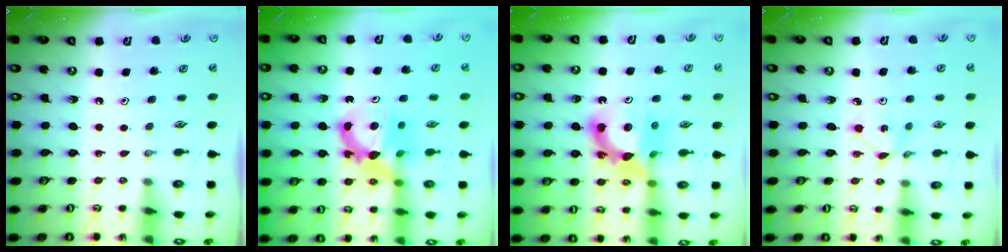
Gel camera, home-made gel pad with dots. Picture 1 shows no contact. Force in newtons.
{"total": 7.9, "press": 7.9, "slide": 0.4}
{"total": 11.0, "press": 10.9, "slide": 1.0}
{"total": 1.9, "press": 1.9, "slide": 0.2}